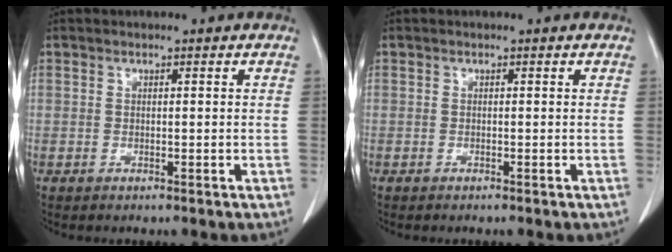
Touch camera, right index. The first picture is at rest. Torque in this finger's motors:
{"motor_torque": [0.19, -0.09, -0.02, -0.01]}